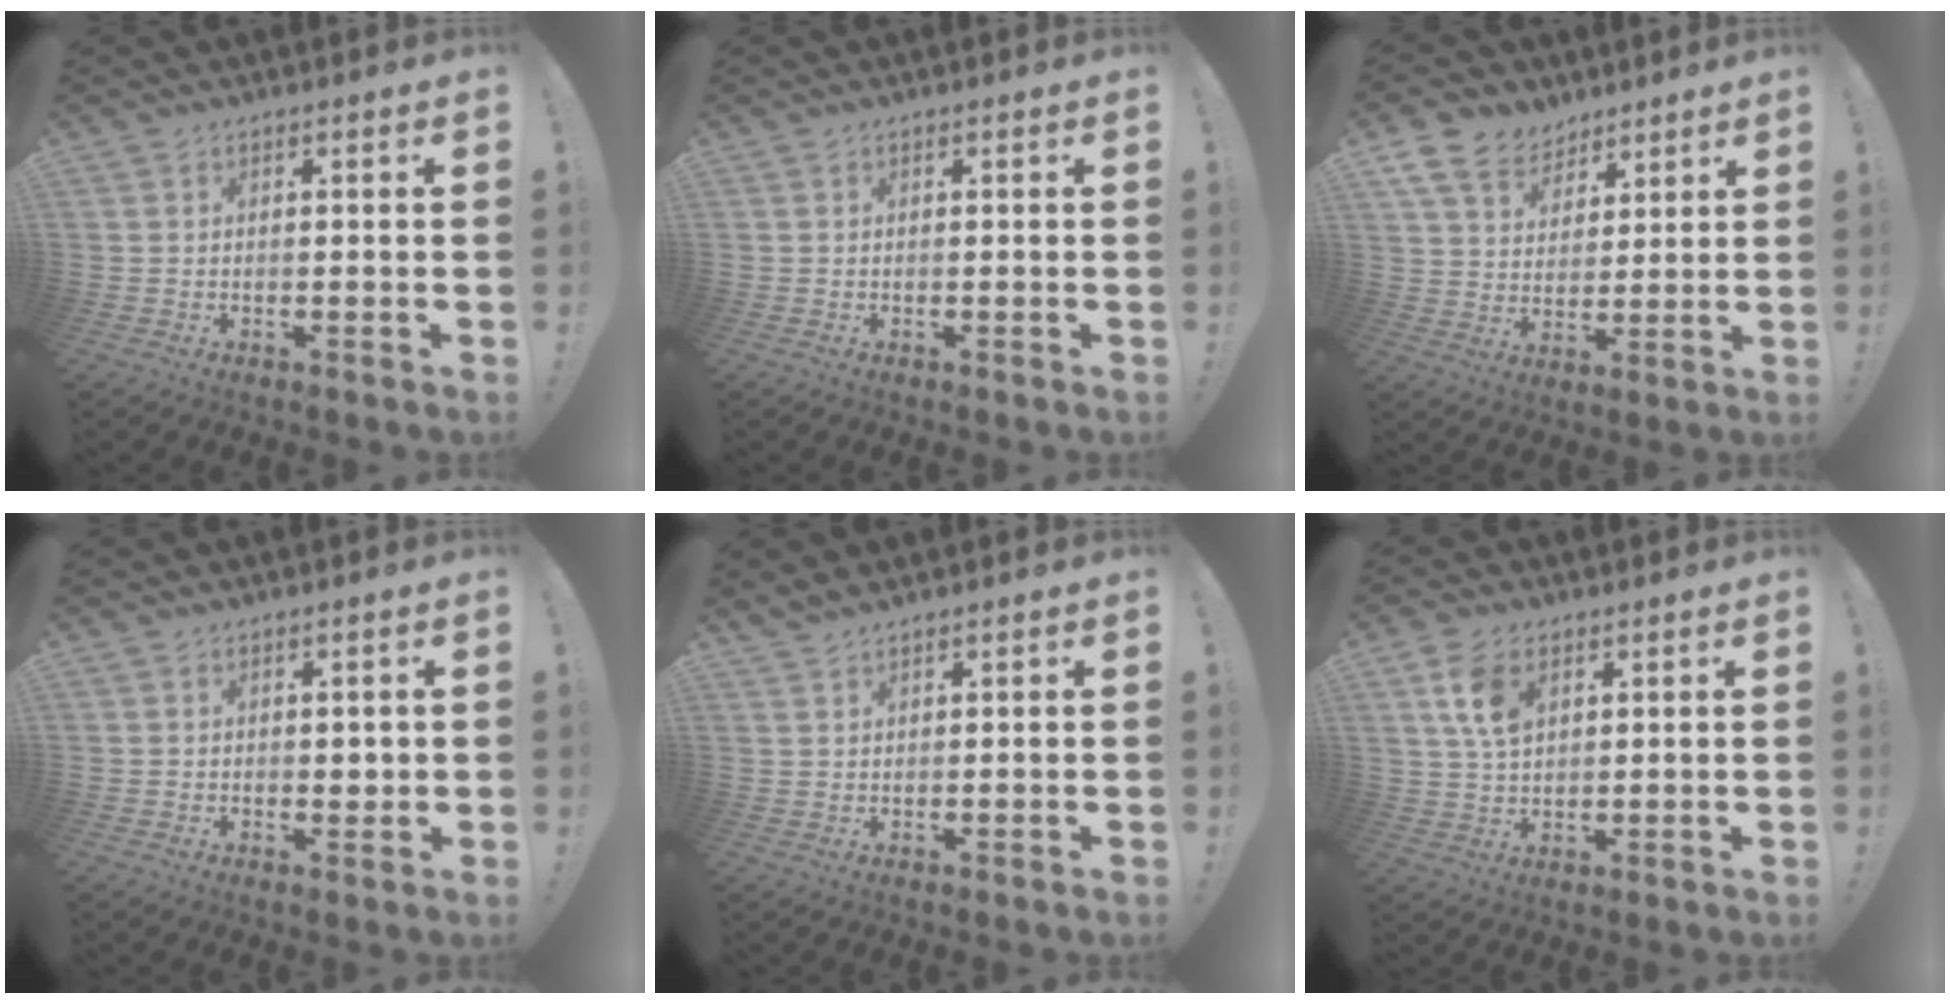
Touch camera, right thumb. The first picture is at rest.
{"total": 0.0}
{"total": 10.5, "force": [7.5, 6.8, 2.7], "torque": [-0.056, -0.051, 0.151]}
{"total": 1.7, "force": [0.3, 1.4, 0.9], "torque": [-0.004, -0.003, 0.003]}
{"total": 2.0, "force": [1.9, 0.2, 0.4], "torque": [-0.012, -0.010, 0.037]}
{"total": 8.7, "force": [3.8, 5.2, 5.8], "torque": [-0.101, -0.008, 0.072]}